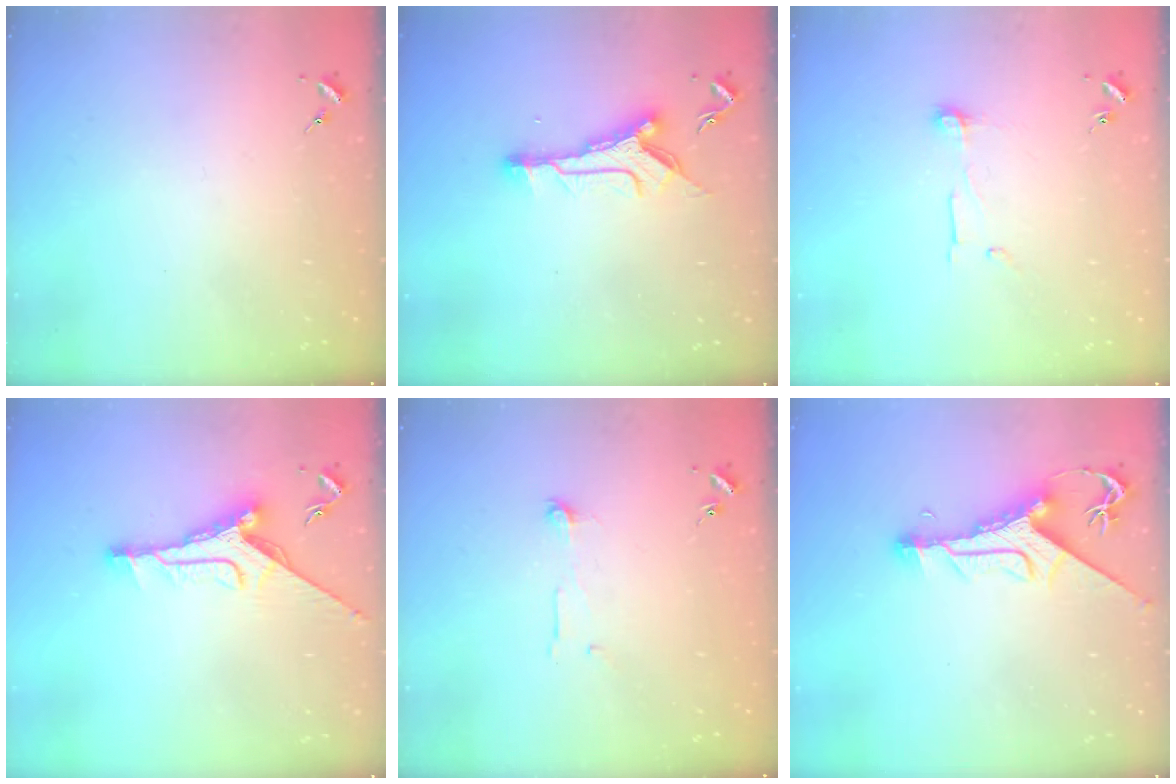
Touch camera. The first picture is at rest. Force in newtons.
{"total": 10.8, "press": 10.8, "slide": 0.3}
{"total": 6.9, "press": 6.9, "slide": 0.5}
{"total": 11.1, "press": 11.1, "slide": 0.8}
{"total": 4.9, "press": 4.9, "slide": 0.5}
{"total": 10.1, "press": 10.1, "slide": 1.1}